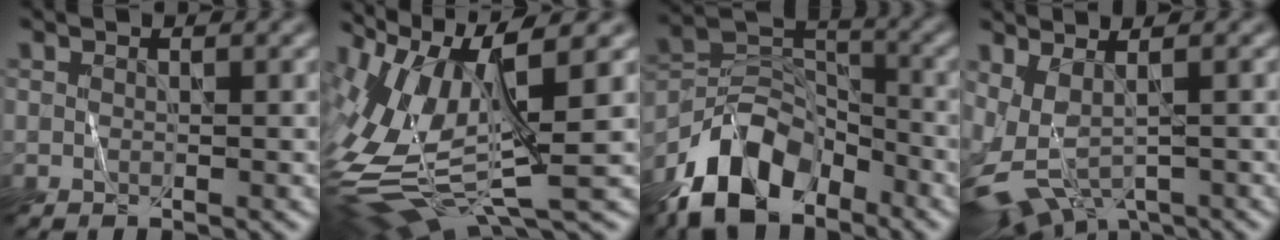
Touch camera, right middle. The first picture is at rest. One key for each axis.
{"total": 11.4, "fx": 0.5, "fy": 4.0, "fz": 10.7, "tx": -0.235, "ty": -0.004, "tz": 0.017}
{"total": 9.3, "fx": -5.9, "fy": 5.2, "fz": 5.0, "tx": -0.083, "ty": 0.006, "tz": -0.124}
{"total": 4.4, "fx": -1.2, "fy": 1.8, "fz": 3.8, "tx": -0.085, "ty": -0.017, "tz": -0.018}